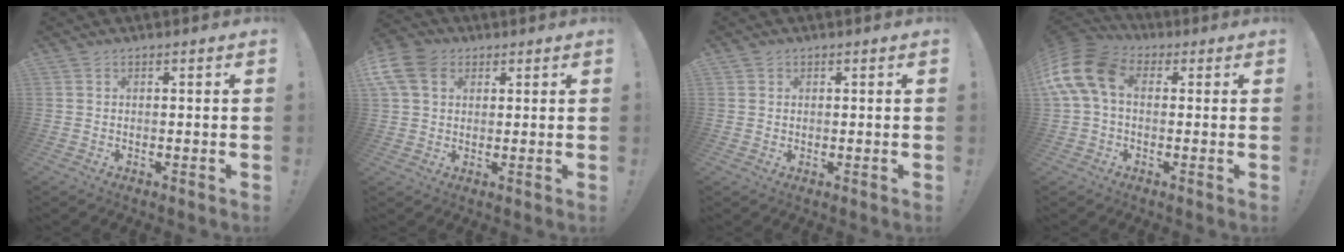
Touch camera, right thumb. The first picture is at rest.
{"total": 10.6, "force": [4.0, 7.6, 6.2], "torque": [-0.132, -0.008, 0.079]}
{"total": 1.3, "force": [0.6, 1.1, 0.0], "torque": [0.003, -0.002, 0.010]}
{"total": 13.9, "force": [2.3, 8.8, 10.5], "torque": [-0.219, 0.014, 0.047]}